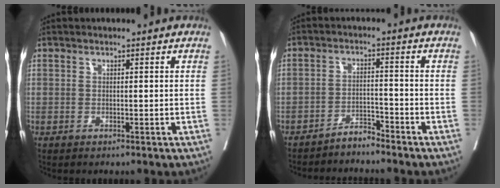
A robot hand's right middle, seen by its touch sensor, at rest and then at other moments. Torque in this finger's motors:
{"motor_torque": [0.28, -0.58, -0.04, 0.00]}